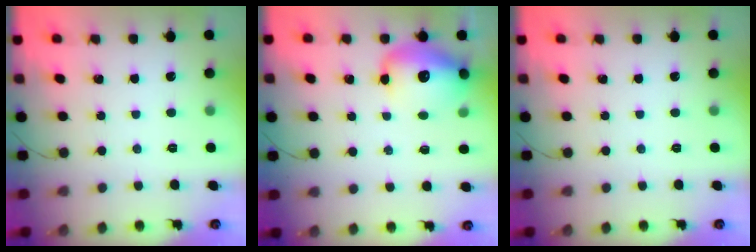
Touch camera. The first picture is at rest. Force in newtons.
{"total": 13.8, "press": 13.3, "slide": 3.8}
{"total": 0.0}